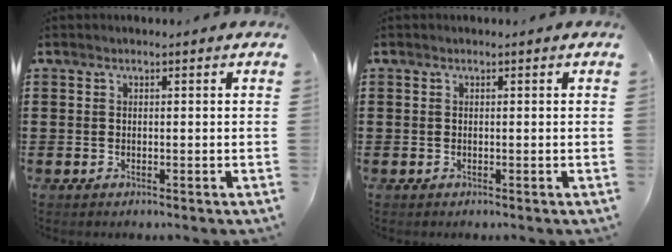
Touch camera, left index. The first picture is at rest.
{"total": 0.0}